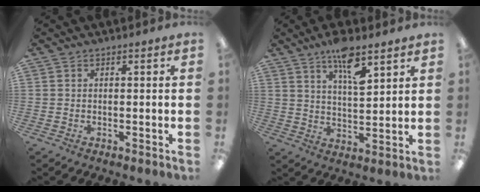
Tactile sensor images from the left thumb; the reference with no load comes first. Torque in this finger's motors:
{"motor_torque": [1.27, 1.11, 0.90, -0.58, 0.06]}